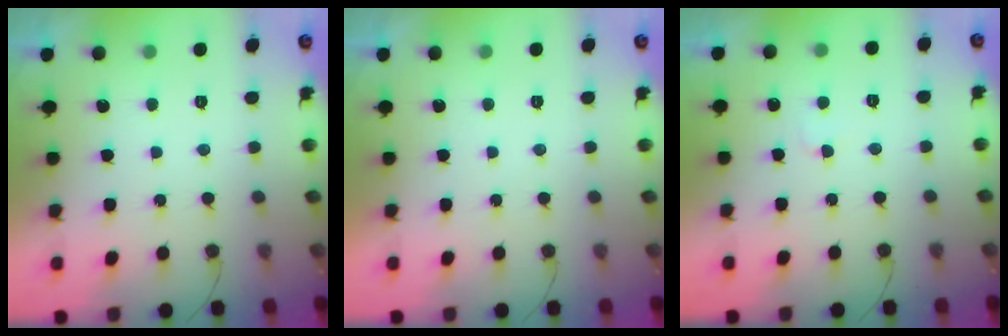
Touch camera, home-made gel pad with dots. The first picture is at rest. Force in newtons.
{"total": 2.0, "press": 2.0, "slide": 0.1}
{"total": 2.7, "press": 2.7, "slide": 0.2}